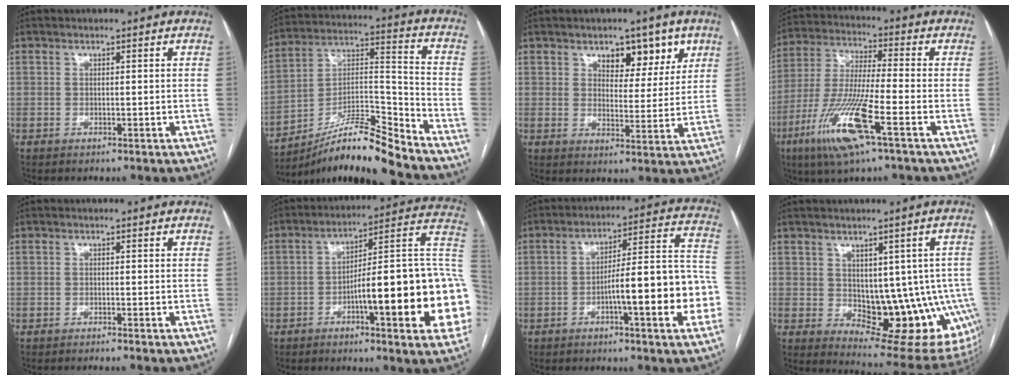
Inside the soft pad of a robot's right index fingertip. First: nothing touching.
{"total": 13.6, "force": [-12.1, -0.7, 6.3], "torque": [-0.111, 0.032, -0.209]}
{"total": 7.1, "force": [4.2, 3.7, 4.3], "torque": [-0.046, 0.003, 0.063]}
{"total": 14.4, "force": [-6.7, 0.9, 12.7], "torque": [-0.267, -0.024, -0.126]}
{"total": 1.0, "force": [-0.8, -0.3, 0.5], "torque": [-0.006, 0.003, -0.015]}
{"total": 23.3, "force": [-5.1, 3.0, 22.5], "torque": [-0.235, 0.023, -0.068]}
{"total": 15.7, "force": [-4.6, 2.0, 14.9], "torque": [-0.183, 0.029, -0.061]}
{"total": 15.0, "force": [-2.2, 7.9, 12.6], "torque": [-0.115, 0.007, -0.008]}